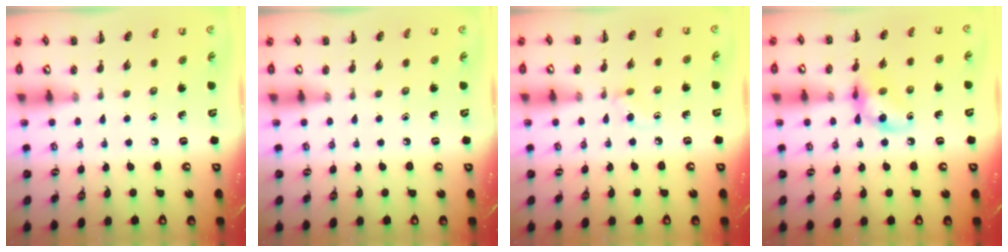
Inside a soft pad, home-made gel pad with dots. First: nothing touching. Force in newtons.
{"total": 0.0}
{"total": 4.1, "press": 3.7, "slide": 1.8}
{"total": 11.2, "press": 11.1, "slide": 1.4}